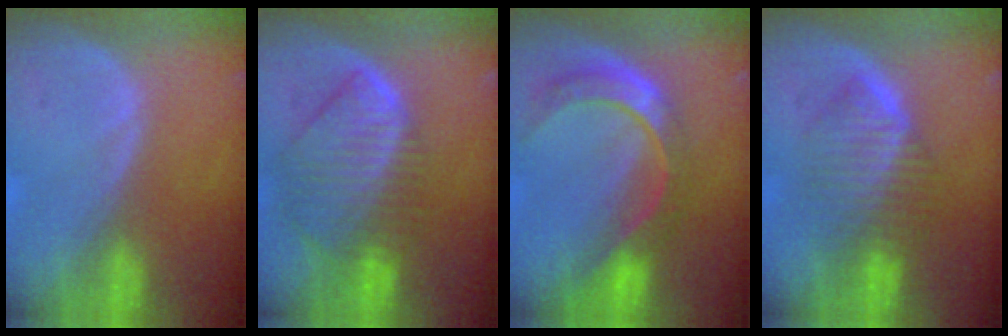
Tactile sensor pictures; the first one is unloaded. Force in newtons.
{"total": 9.7, "press": 8.5, "slide": 4.7}
{"total": 8.8, "press": 7.4, "slide": 4.7}
{"total": 6.4, "press": 6.4, "slide": 0.9}